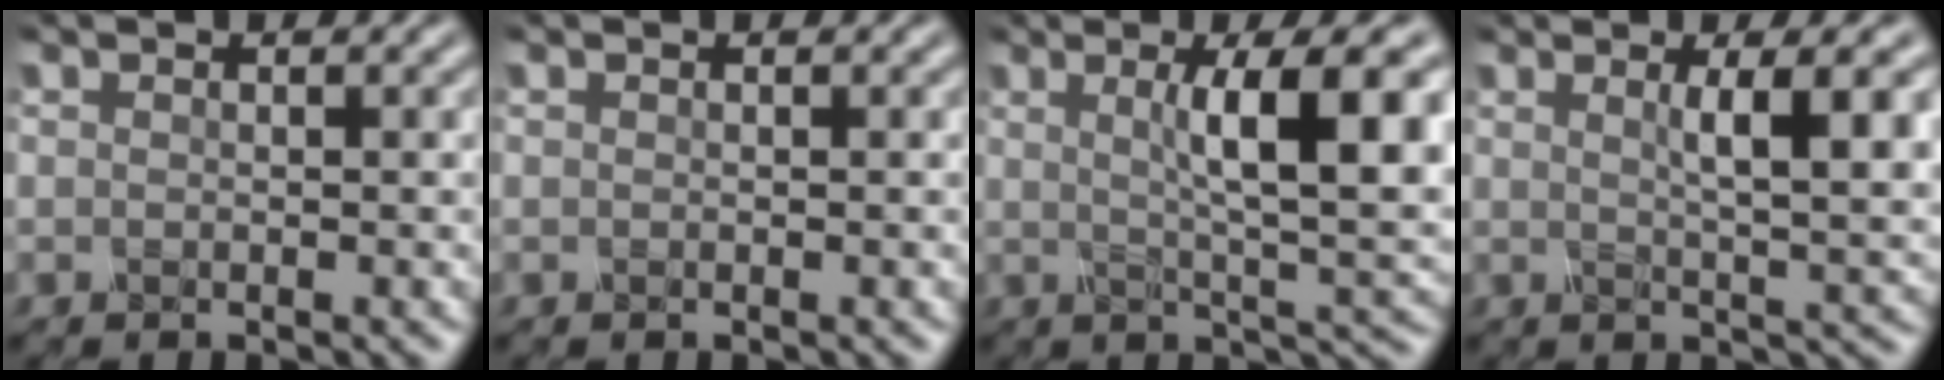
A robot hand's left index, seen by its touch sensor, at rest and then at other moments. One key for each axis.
{"total": 0.0}
{"total": 9.1, "fx": 2.0, "fy": 1.9, "fz": 8.7, "tx": -0.114, "ty": 0.001, "tz": 0.033}
{"total": 5.9, "fx": 1.5, "fy": 1.3, "fz": 5.5, "tx": -0.070, "ty": 0.004, "tz": 0.022}